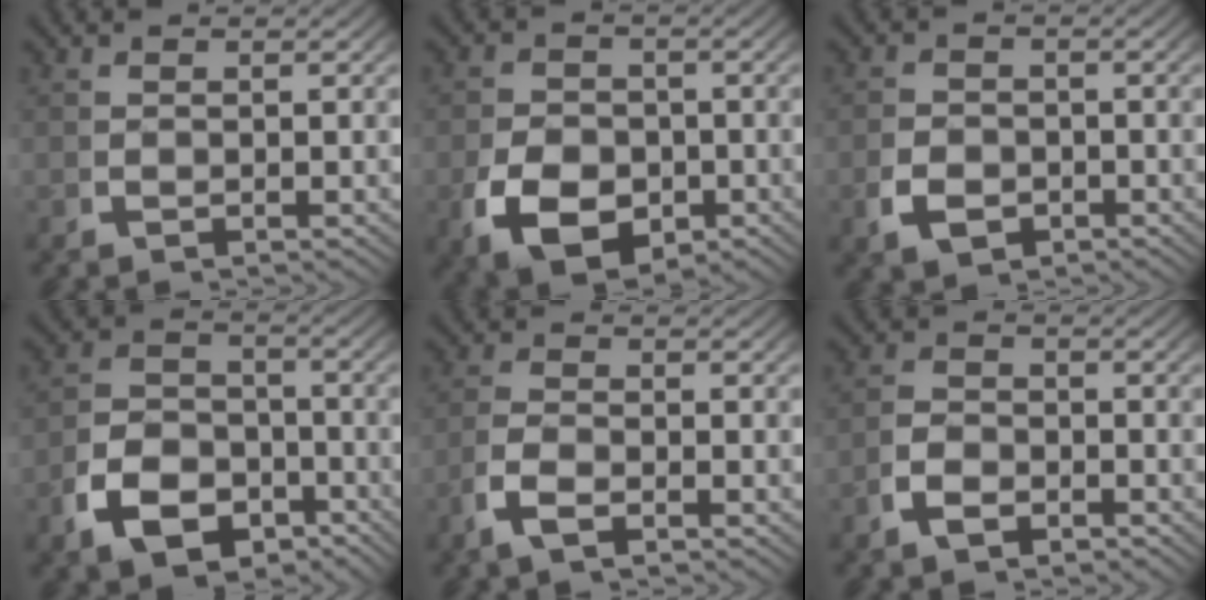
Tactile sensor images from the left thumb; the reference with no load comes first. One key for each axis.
{"total": 7.6, "fx": -2.4, "fy": 5.4, "fz": 4.7, "tx": -0.093, "ty": -0.034, "tz": -0.027}
{"total": 3.4, "fx": -1.6, "fy": 2.5, "fz": 1.8, "tx": -0.034, "ty": -0.013, "tz": -0.022}
{"total": 9.0, "fx": -3.7, "fy": 6.8, "fz": 4.6, "tx": -0.077, "ty": -0.032, "tz": -0.056}
{"total": 2.6, "fx": -1.2, "fy": 1.3, "fz": 1.8, "tx": -0.053, "ty": -0.006, "tz": -0.025}
{"total": 2.6, "fx": -1.5, "fy": 1.6, "fz": 1.3, "tx": -0.029, "ty": -0.009, "tz": -0.027}